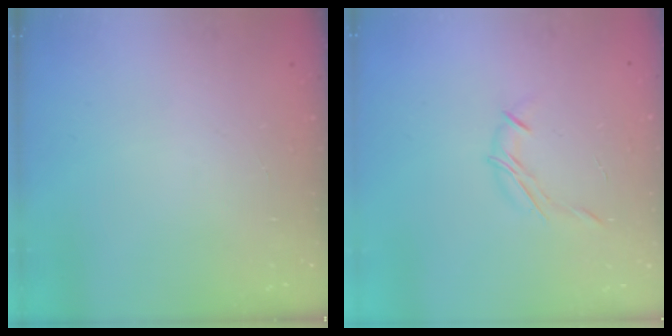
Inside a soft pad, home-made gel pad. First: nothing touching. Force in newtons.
{"total": 6.2, "press": 6.1, "slide": 1.0}